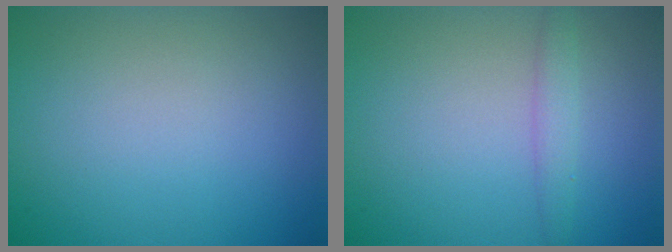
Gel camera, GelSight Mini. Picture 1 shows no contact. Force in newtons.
{"total": 1.6, "press": 1.6, "slide": 0.0}